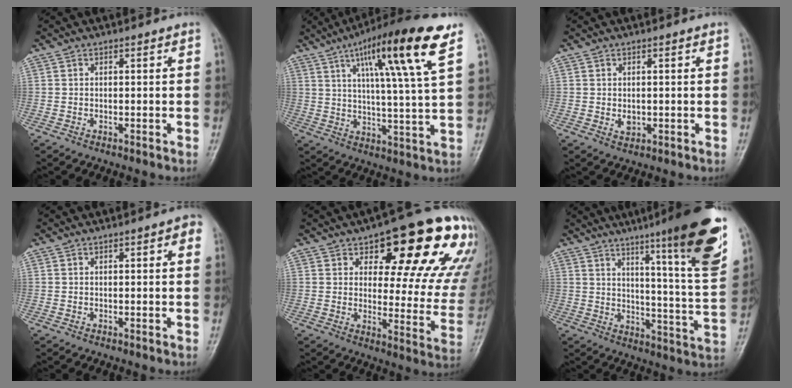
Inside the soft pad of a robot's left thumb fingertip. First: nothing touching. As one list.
[{"total": 17.9, "force": [8.7, 1.7, 15.6], "torque": [-0.244, -0.023, 0.132]}, {"total": 1.7, "force": [0.0, 1.3, 1.1], "torque": [-0.012, -0.002, 0.004]}, {"total": 2.9, "force": [1.0, 1.1, 2.5], "torque": [-0.025, 0.006, 0.006]}, {"total": 23.0, "force": [12.7, 8.9, 17.0], "torque": [-0.171, -0.040, 0.164]}, {"total": 20.9, "force": [12.6, 1.2, 16.6], "torque": [-0.210, -0.061, 0.177]}]